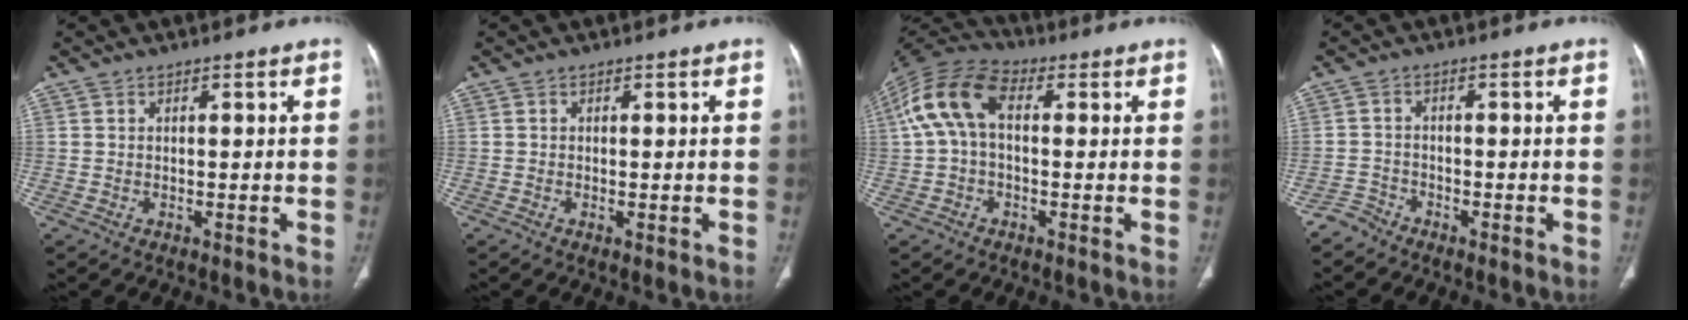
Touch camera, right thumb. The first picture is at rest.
{"total": 0.7, "force": [-0.1, 0.3, 0.6], "torque": [-0.014, -0.003, -0.003]}
{"total": 12.0, "force": [1.5, 7.4, 9.3], "torque": [-0.188, 0.036, 0.018]}
{"total": 2.4, "force": [-2.2, 0.8, -0.4], "torque": [0.014, 0.000, -0.050]}